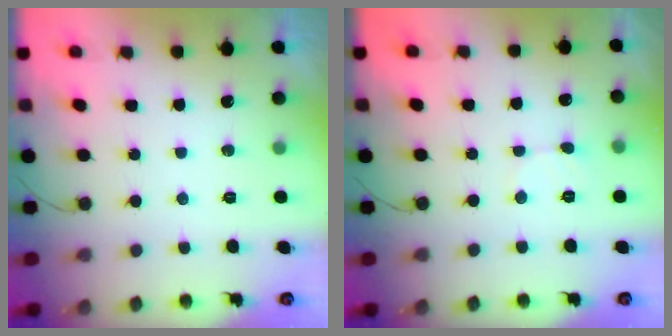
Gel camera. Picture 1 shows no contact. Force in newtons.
{"total": 2.4, "press": 2.4, "slide": 0.2}